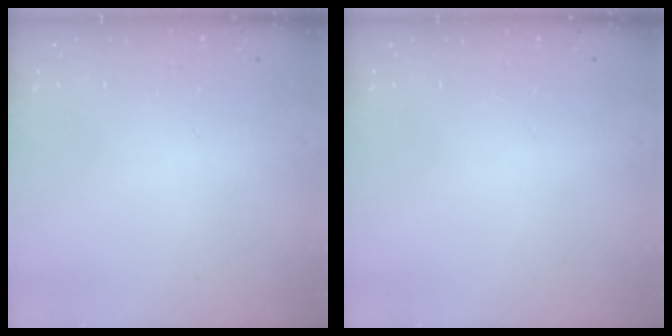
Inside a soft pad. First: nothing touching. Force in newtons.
{"total": 0.0}